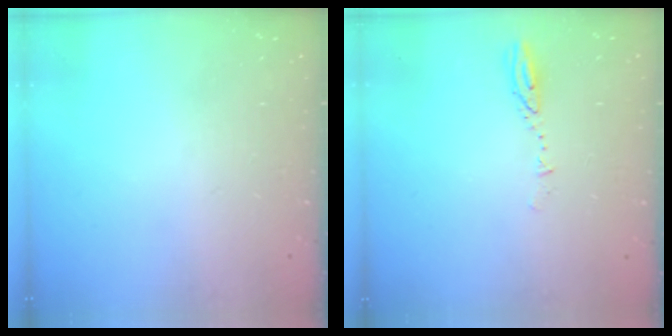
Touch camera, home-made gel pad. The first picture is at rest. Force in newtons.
{"total": 3.5, "press": 3.4, "slide": 0.3}